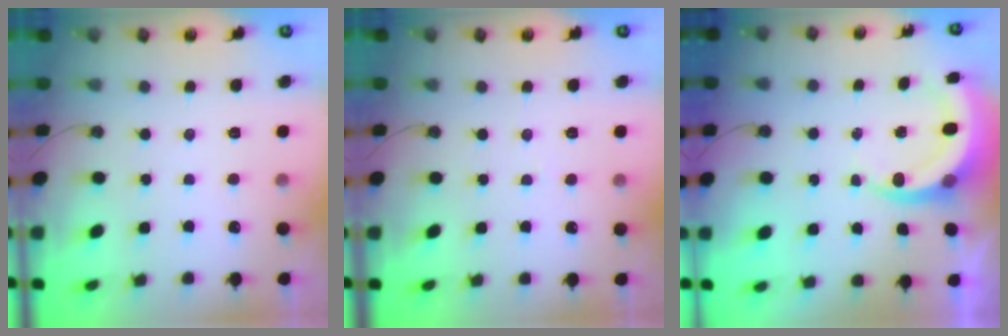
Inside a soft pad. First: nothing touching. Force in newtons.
{"total": 3.1, "press": 3.1, "slide": 0.4}
{"total": 5.4, "press": 5.3, "slide": 0.4}